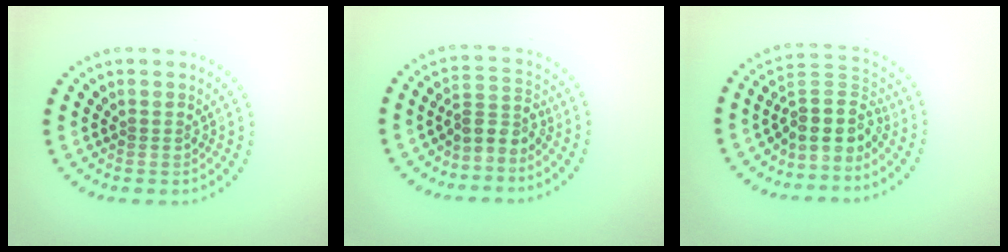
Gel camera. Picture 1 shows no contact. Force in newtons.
{"total": 2.6, "press": 1.9, "slide": 1.8}
{"total": 4.2, "press": 3.3, "slide": 2.6}